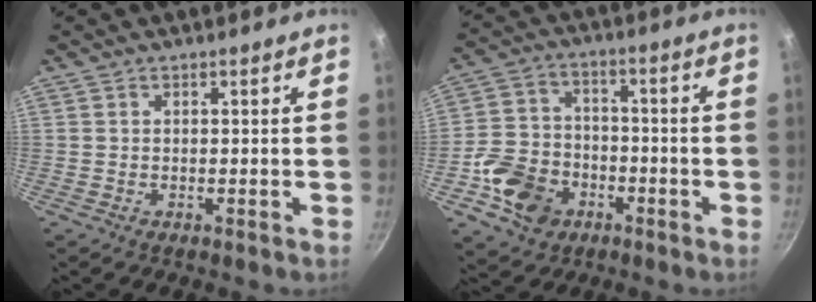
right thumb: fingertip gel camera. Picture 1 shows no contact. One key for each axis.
{"total": 12.4, "fx": -4.9, "fy": 9.6, "fz": 6.0, "tx": -0.089, "ty": 0.036, "tz": -0.090}